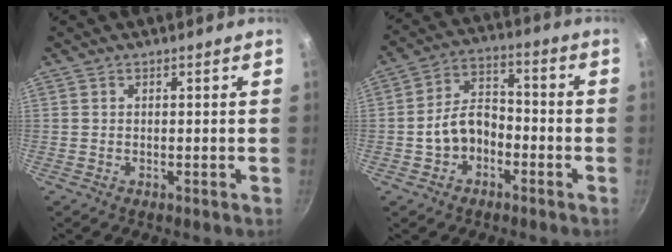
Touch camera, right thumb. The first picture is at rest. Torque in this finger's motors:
{"motor_torque": [-0.08, 0.40, 0.52, -0.90, 0.16]}